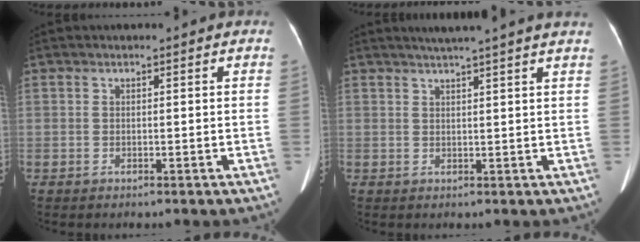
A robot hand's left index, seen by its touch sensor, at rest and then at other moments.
{"total": 7.5, "force": [6.3, -1.1, 3.8], "torque": [-0.051, 0.022, 0.072]}